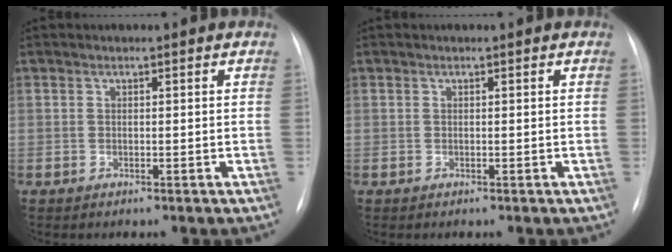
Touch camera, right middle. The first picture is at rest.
{"total": 0.0}